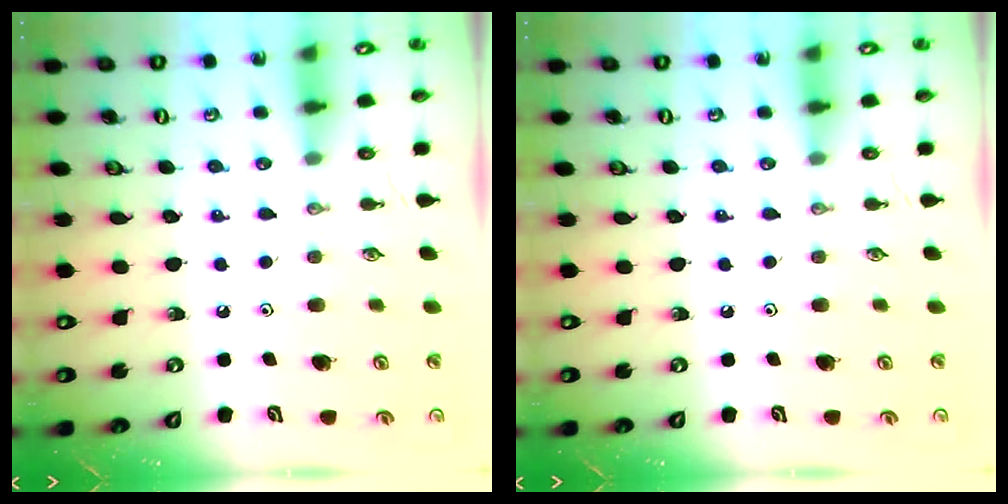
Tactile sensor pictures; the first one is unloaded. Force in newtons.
{"total": 0.0}